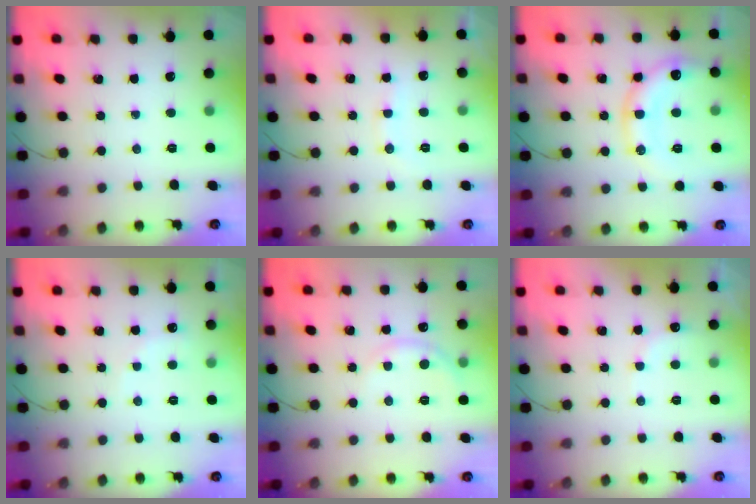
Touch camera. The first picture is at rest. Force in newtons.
{"total": 7.5, "press": 7.4, "slide": 0.7}
{"total": 15.3, "press": 15.2, "slide": 1.9}
{"total": 6.0, "press": 5.9, "slide": 1.3}
{"total": 3.9, "press": 3.7, "slide": 1.0}
{"total": 7.2, "press": 7.2, "slide": 1.1}